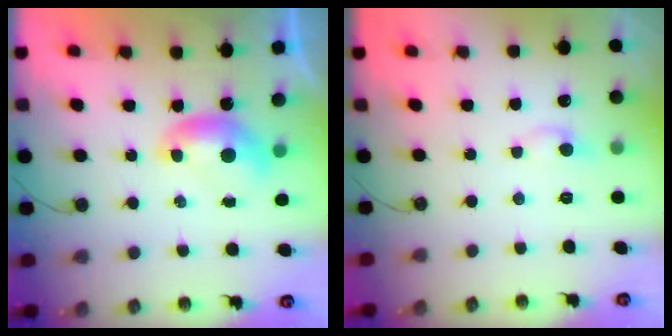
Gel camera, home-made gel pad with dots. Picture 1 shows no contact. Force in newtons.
{"total": 0.0}